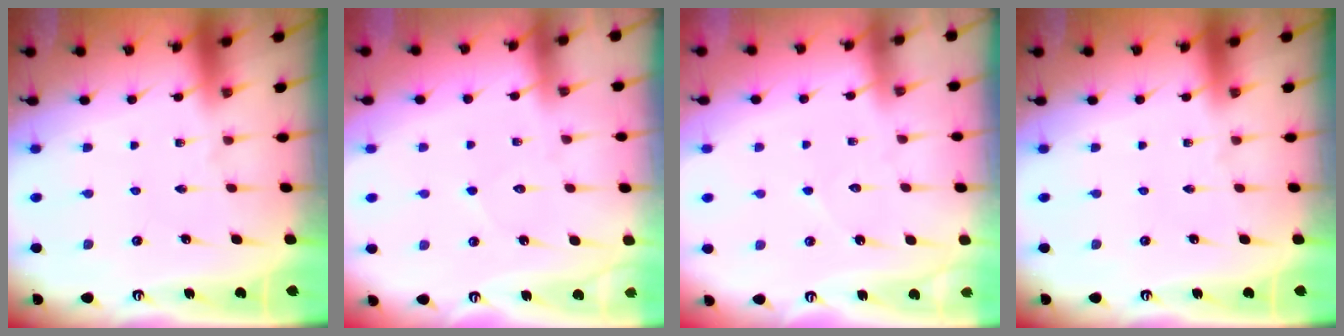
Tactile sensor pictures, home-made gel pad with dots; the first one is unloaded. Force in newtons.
{"total": 3.3, "press": 3.3, "slide": 0.3}
{"total": 3.3, "press": 3.3, "slide": 0.3}
{"total": 0.0}